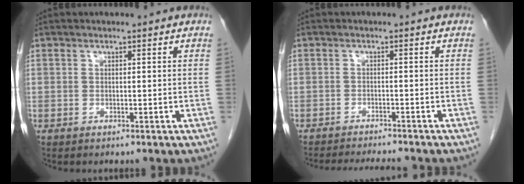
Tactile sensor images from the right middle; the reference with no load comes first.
{"total": 8.3, "force": [-7.8, 0.5, 2.9], "torque": [-0.039, -0.012, -0.110]}